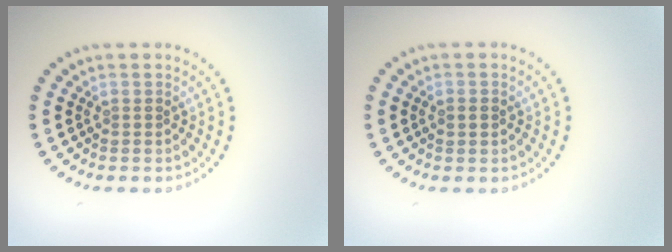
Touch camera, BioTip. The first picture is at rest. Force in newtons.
{"total": 1.1, "press": 1.1, "slide": 0.2}